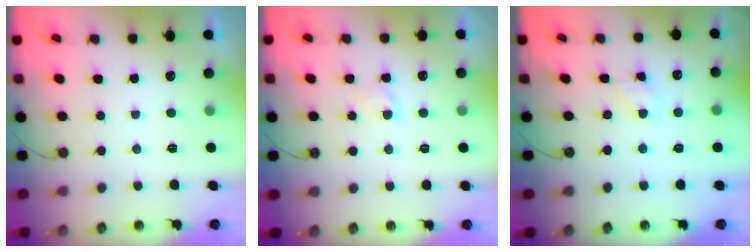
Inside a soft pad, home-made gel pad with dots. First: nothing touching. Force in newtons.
{"total": 2.8, "press": 2.8, "slide": 0.4}
{"total": 4.0, "press": 4.0, "slide": 0.5}